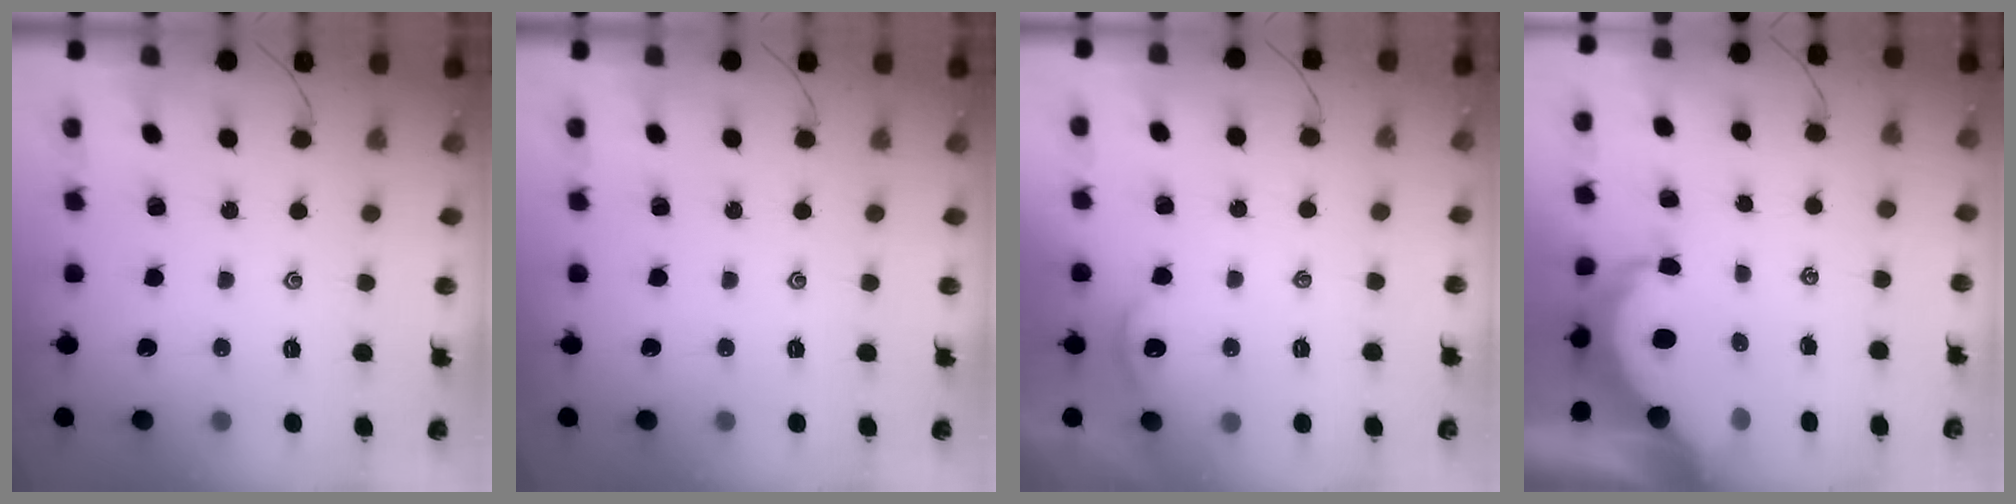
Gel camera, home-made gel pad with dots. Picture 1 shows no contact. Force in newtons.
{"total": 0.0}
{"total": 2.6, "press": 2.6, "slide": 0.3}
{"total": 8.4, "press": 8.3, "slide": 1.0}